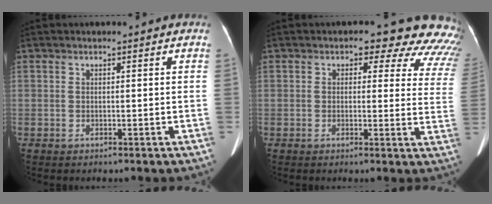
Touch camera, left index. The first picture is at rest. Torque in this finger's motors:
{"motor_torque": [1.08, -1.06, 0.25, 0.03]}